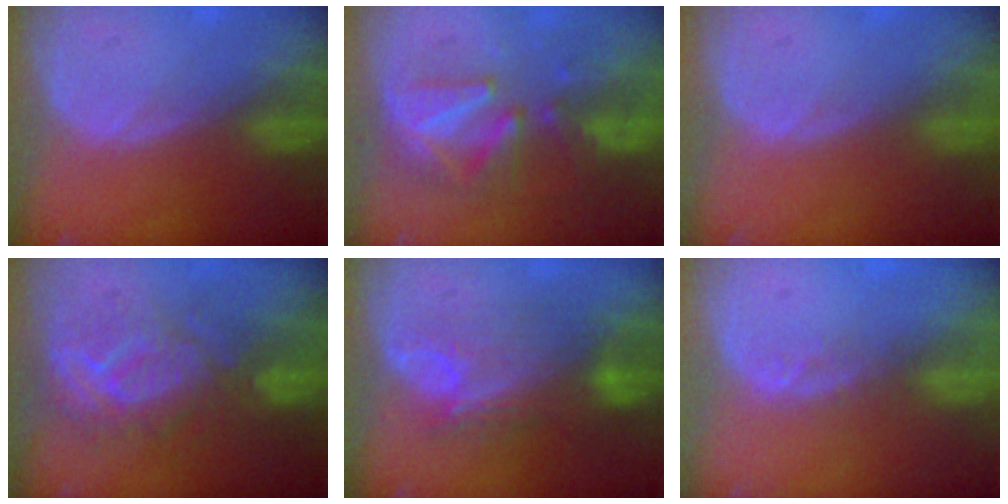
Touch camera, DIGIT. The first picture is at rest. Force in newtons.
{"total": 8.3, "press": 8.1, "slide": 2.0}
{"total": 0.0}
{"total": 9.0, "press": 8.9, "slide": 1.7}
{"total": 9.5, "press": 8.1, "slide": 4.9}
{"total": 2.1, "press": 1.8, "slide": 1.1}